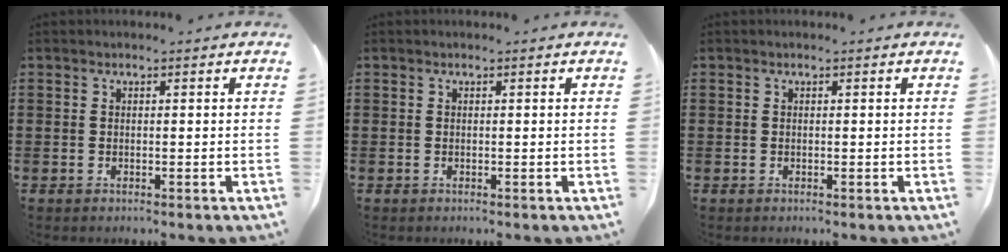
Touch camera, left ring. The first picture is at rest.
{"total": 0.0}
{"total": 0.0}